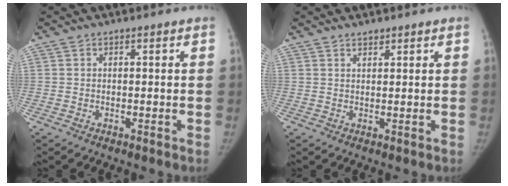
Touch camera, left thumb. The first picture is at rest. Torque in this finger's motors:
{"motor_torque": [-0.29, -0.33, 0.00, 0.03, -0.01]}